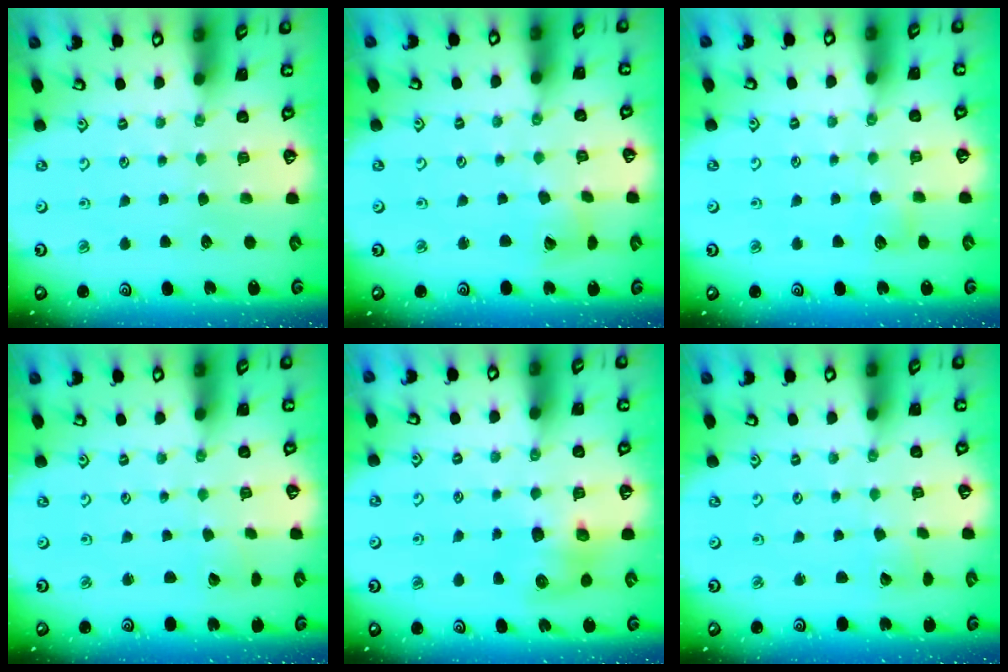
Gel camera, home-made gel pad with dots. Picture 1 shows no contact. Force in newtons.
{"total": 5.6, "press": 5.5, "slide": 0.7}
{"total": 3.9, "press": 3.9, "slide": 0.4}
{"total": 1.4, "press": 1.4, "slide": 0.0}
{"total": 8.5, "press": 8.4, "slide": 1.0}
{"total": 2.6, "press": 2.6, "slide": 0.4}